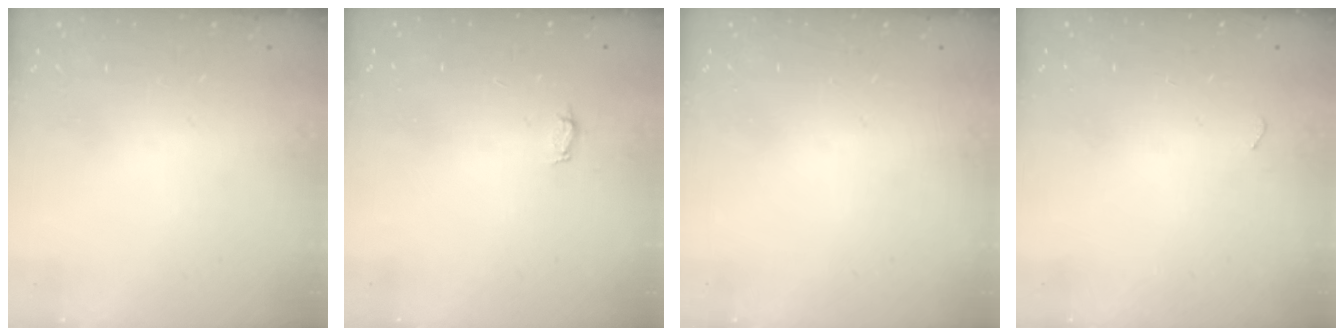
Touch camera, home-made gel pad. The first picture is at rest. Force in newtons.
{"total": 2.8, "press": 2.8, "slide": 0.3}
{"total": 0.0}
{"total": 3.5, "press": 3.2, "slide": 1.5}